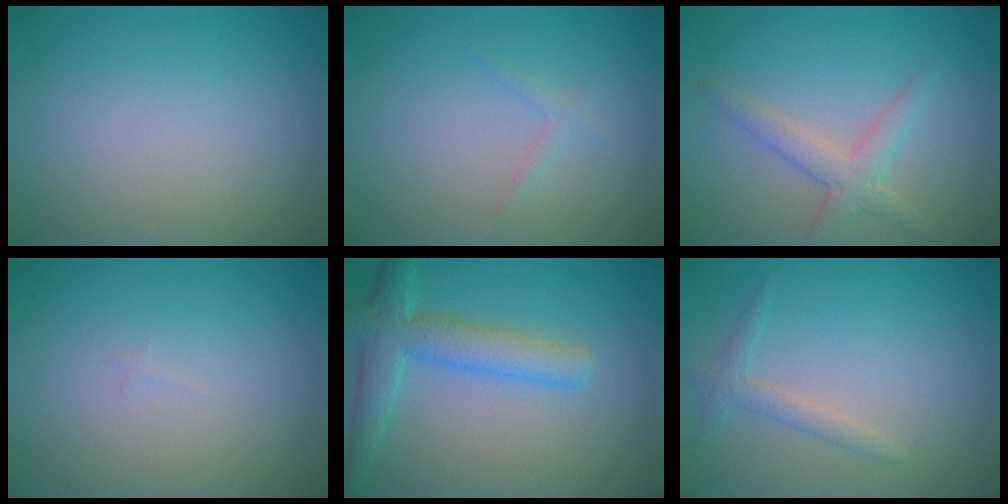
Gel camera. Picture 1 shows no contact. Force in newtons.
{"total": 0.7, "press": 0.7, "slide": 0.0}
{"total": 2.6, "press": 2.6, "slide": 0.2}
{"total": 0.0}
{"total": 4.7, "press": 4.7, "slide": 0.2}
{"total": 1.5, "press": 1.5, "slide": 0.0}